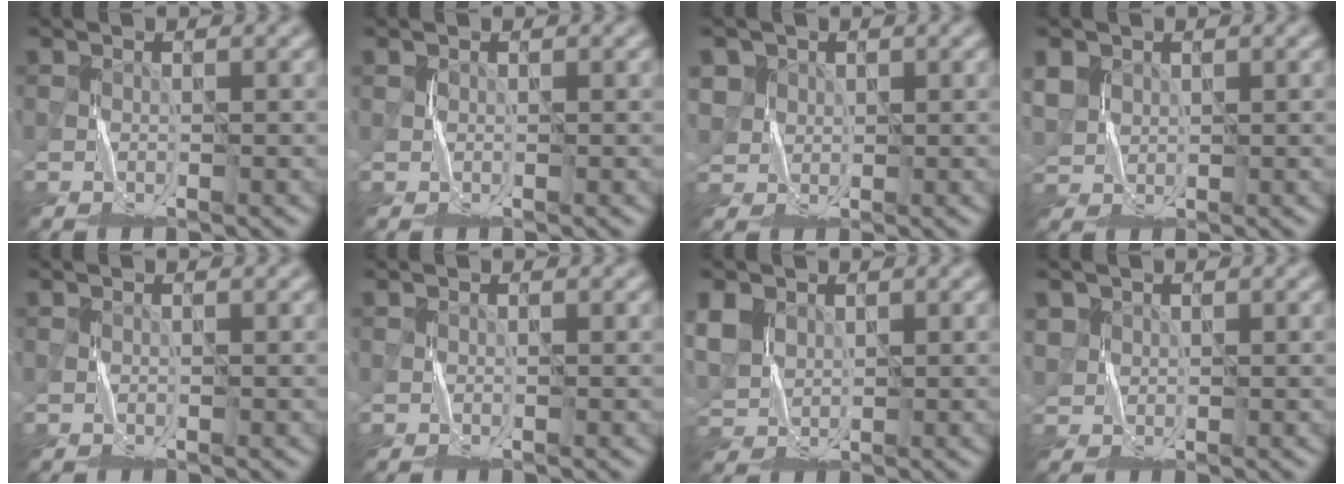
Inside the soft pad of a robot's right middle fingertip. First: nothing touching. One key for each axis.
{"total": 0.0}
{"total": 2.6, "fx": 1.2, "fy": 2.3, "fz": 0.4, "tx": -0.027, "ty": -0.002, "tz": 0.036}
{"total": 2.6, "fx": 1.2, "fy": 2.1, "fz": 1.0, "tx": -0.037, "ty": 0.003, "tz": 0.024}
{"total": 0.0}
{"total": 0.0}
{"total": 4.1, "fx": 1.6, "fy": 3.1, "fz": 2.2, "tx": -0.065, "ty": 0.003, "tz": 0.035}
{"total": 1.4, "fx": 0.7, "fy": 1.2, "fz": 0.0, "tx": -0.010, "ty": 0.002, "tz": 0.017}